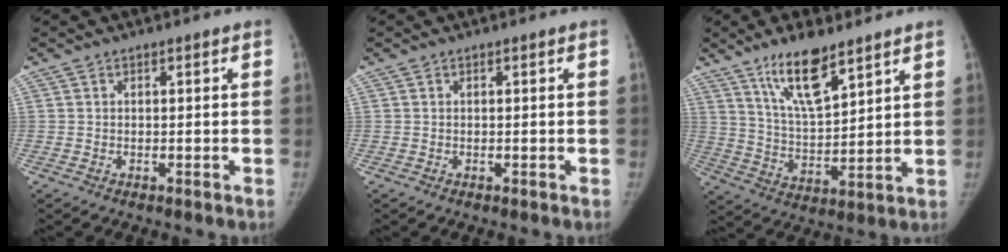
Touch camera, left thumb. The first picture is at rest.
{"total": 0.0}
{"total": 12.3, "force": [8.2, 3.8, 8.3], "torque": [-0.133, -0.051, 0.158]}